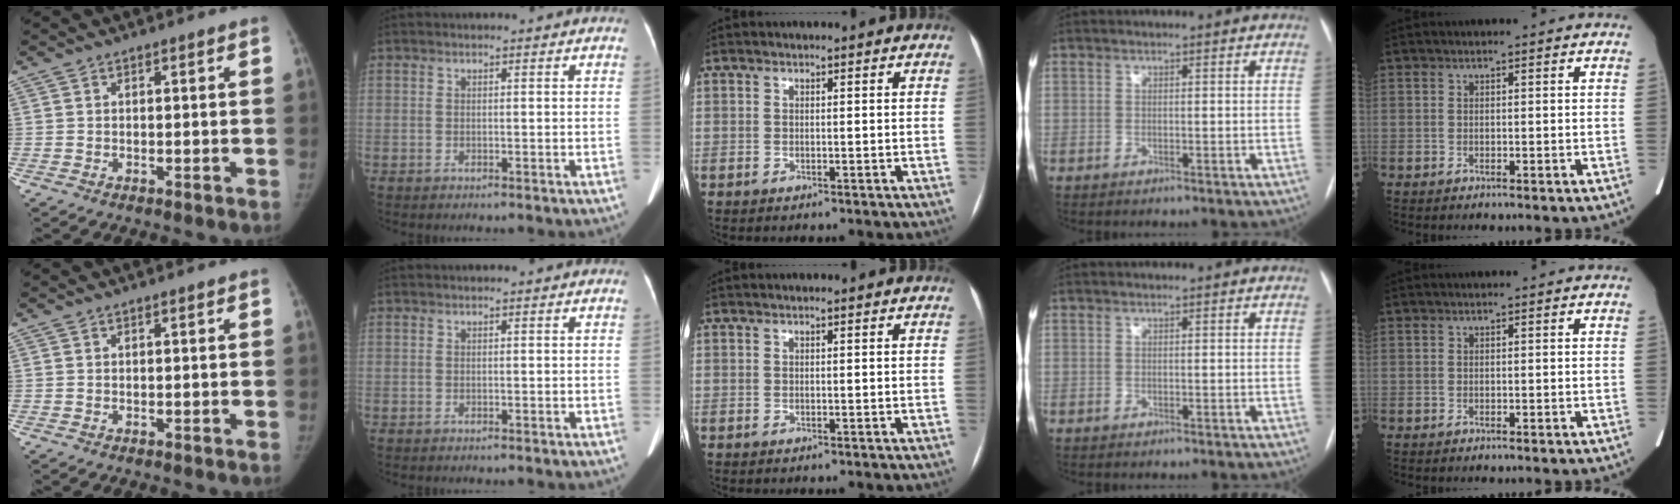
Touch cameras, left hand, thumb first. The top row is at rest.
{}